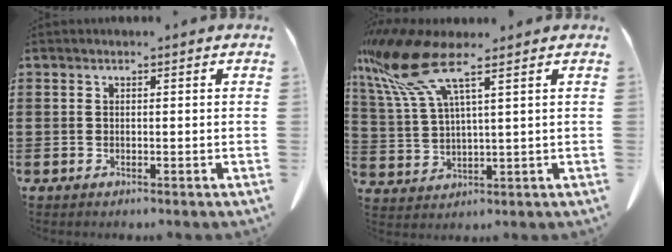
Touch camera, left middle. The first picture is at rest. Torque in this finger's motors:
{"motor_torque": [1.74, 0.39, 1.05, 0.21]}